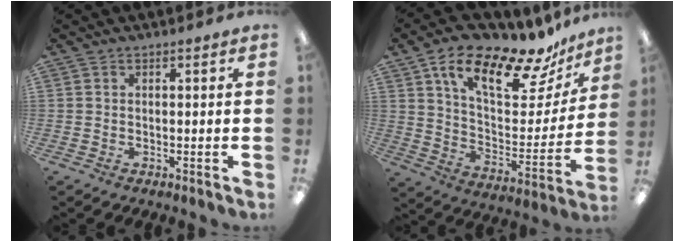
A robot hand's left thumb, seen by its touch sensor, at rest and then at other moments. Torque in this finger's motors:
{"motor_torque": [0.89, 0.86, 1.29, -1.48, 0.31]}